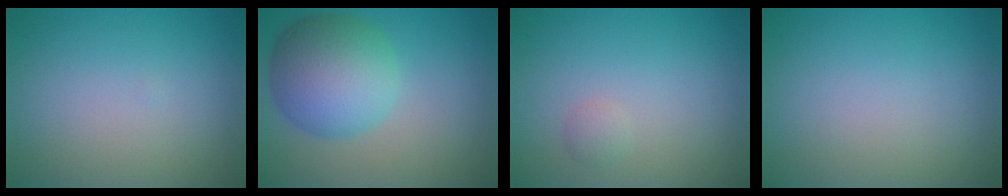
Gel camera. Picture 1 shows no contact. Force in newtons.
{"total": 7.9, "press": 7.9, "slide": 0.1}
{"total": 0.8, "press": 0.8, "slide": 0.1}
{"total": 0.0}